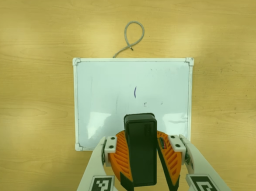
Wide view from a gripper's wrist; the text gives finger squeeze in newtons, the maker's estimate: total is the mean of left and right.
{"total": 10.7, "left": 11.0, "right": 10.5}